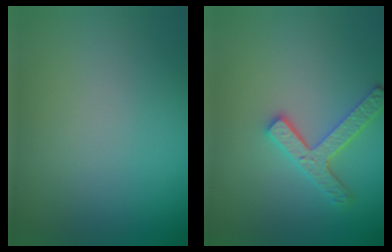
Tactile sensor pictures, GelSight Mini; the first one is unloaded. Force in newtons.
{"total": 3.6, "press": 3.1, "slide": 1.8}